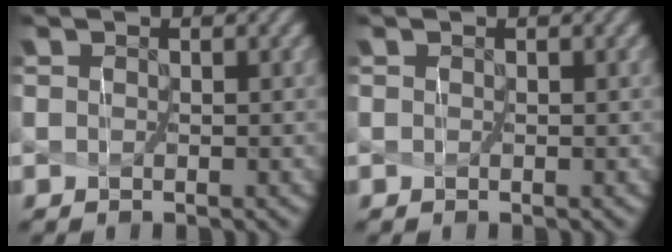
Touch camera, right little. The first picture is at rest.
{"total": 0.0}